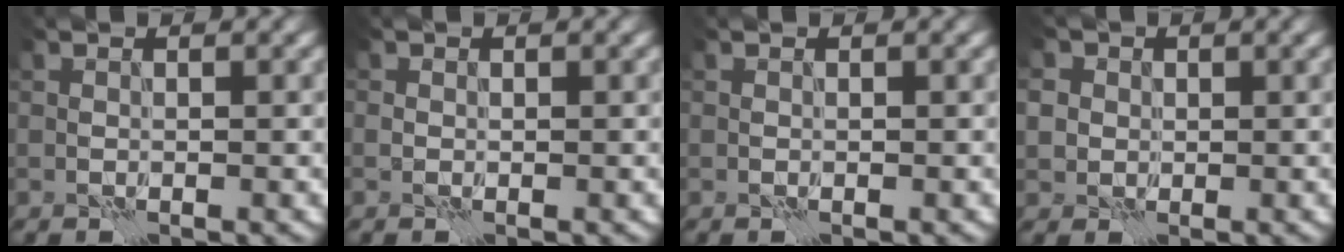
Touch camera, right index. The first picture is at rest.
{"total": 0.0}
{"total": 0.0}
{"total": 4.0, "force": [0.6, 3.8, 1.2], "torque": [-0.034, 0.013, -0.005]}